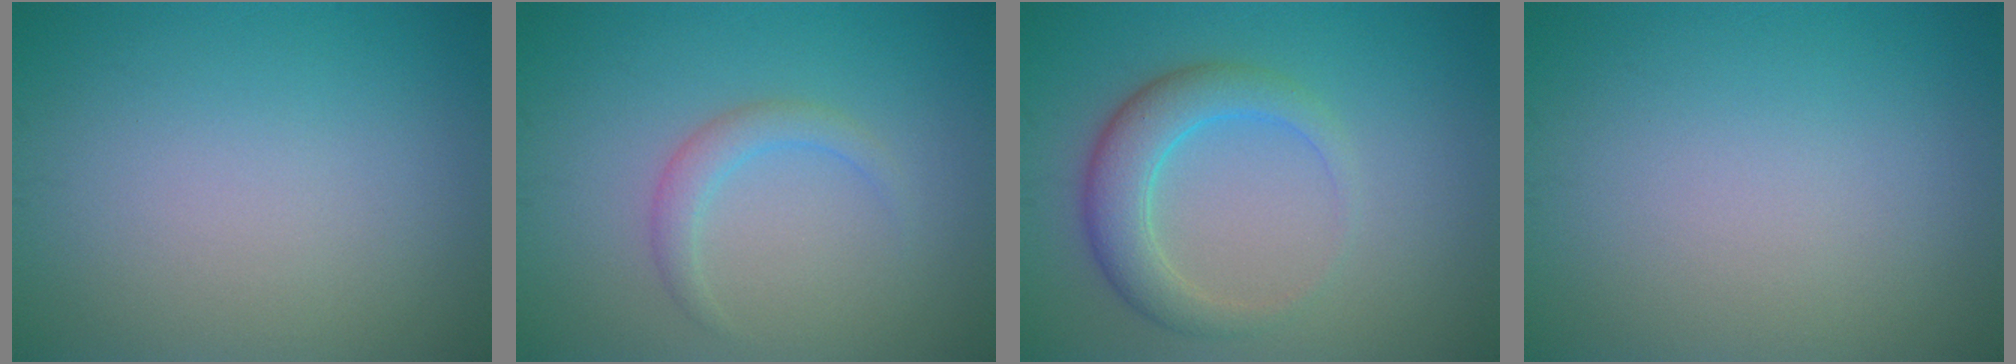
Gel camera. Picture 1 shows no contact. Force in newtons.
{"total": 1.8, "press": 1.8, "slide": 0.2}
{"total": 4.2, "press": 4.2, "slide": 0.2}
{"total": 0.0}